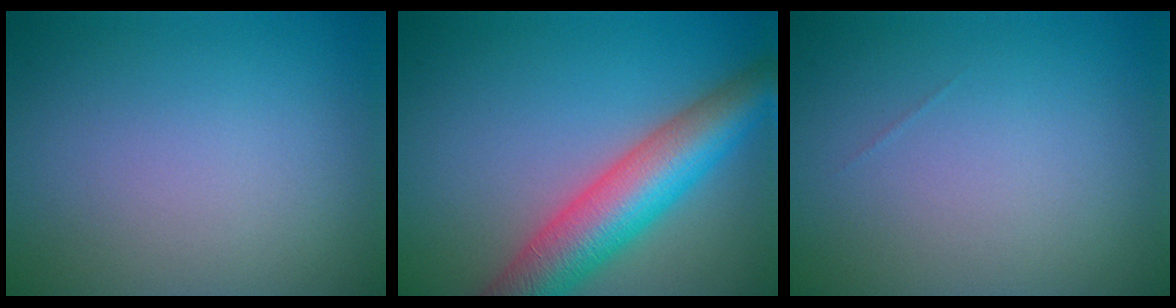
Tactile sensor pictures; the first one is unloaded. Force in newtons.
{"total": 8.4, "press": 8.4, "slide": 0.3}
{"total": 0.0}